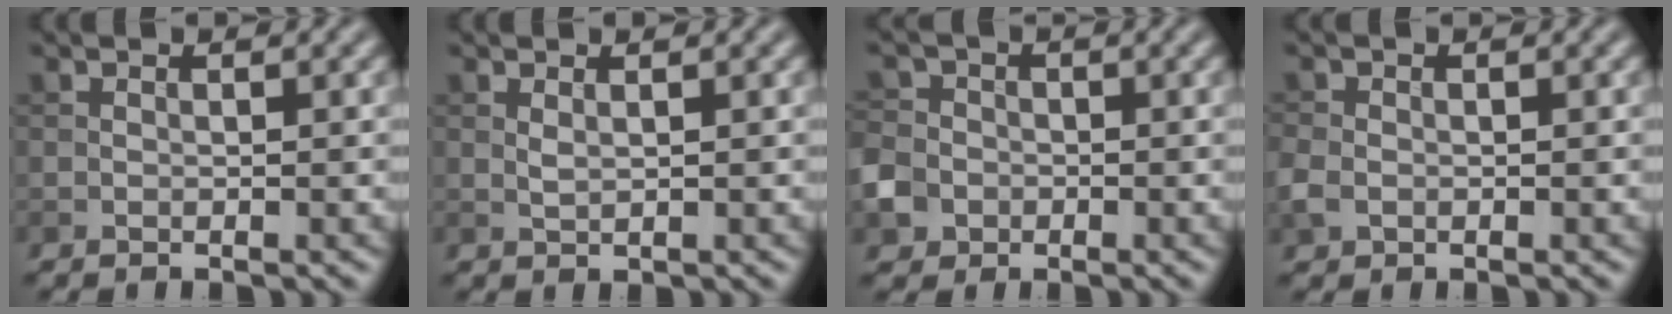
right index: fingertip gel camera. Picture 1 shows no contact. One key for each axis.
{"total": 0.7, "fx": 0.3, "fy": 0.3, "fz": 0.6, "tx": -0.018, "ty": -0.002, "tz": 0.009}
{"total": 4.6, "fx": -1.9, "fy": 3.9, "fz": 1.6, "tx": -0.028, "ty": -0.010, "tz": -0.046}
{"total": 2.1, "fx": -0.6, "fy": 1.7, "fz": 1.0, "tx": -0.025, "ty": -0.004, "tz": -0.016}